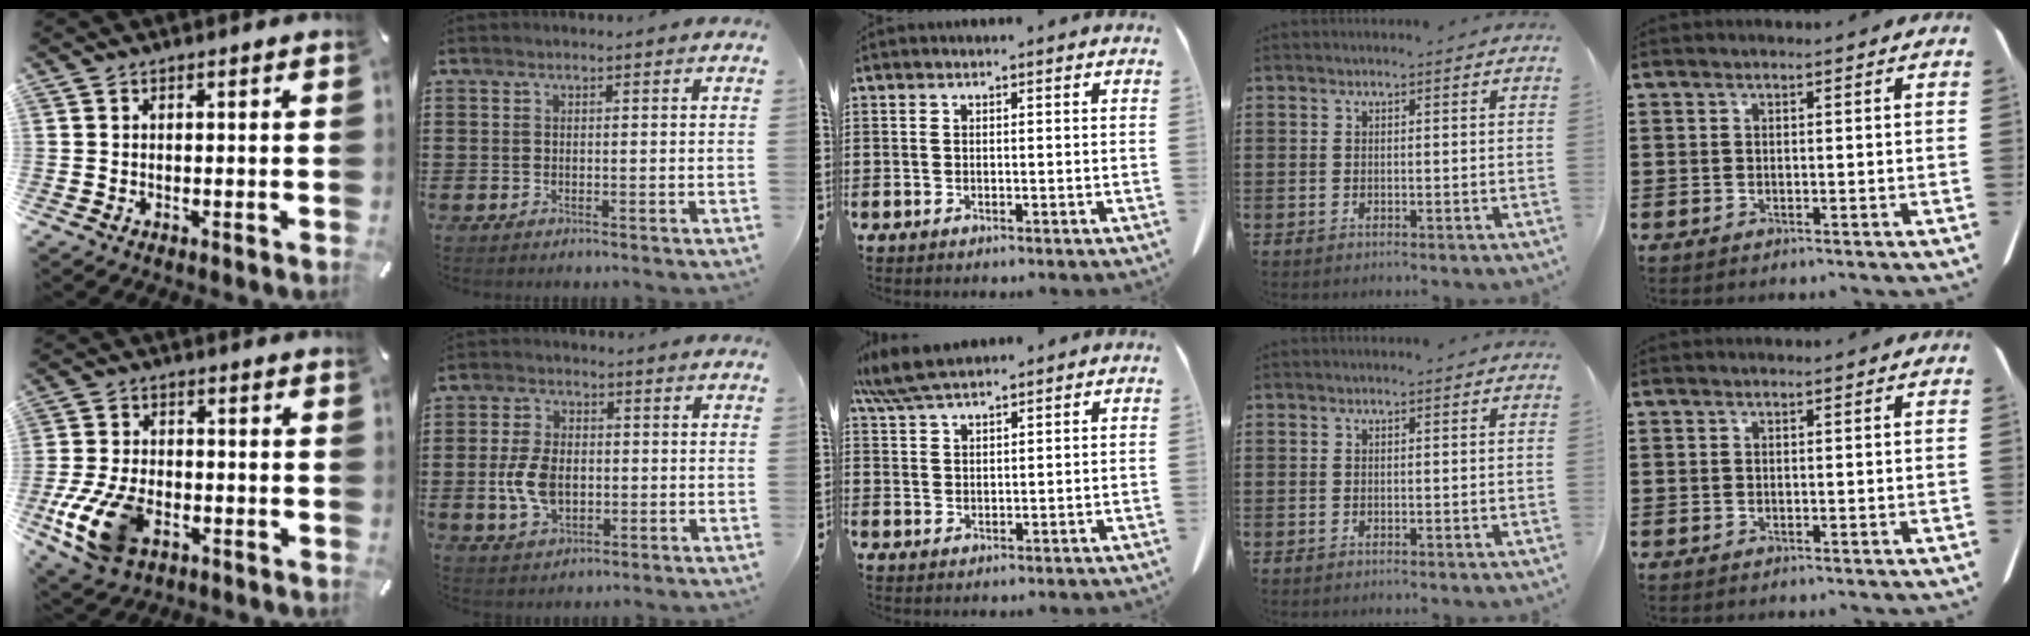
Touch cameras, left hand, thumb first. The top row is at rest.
{"thumb": {"total": 13.7, "force": [-5.5, 8.2, 9.5], "torque": [-0.201, 0.016, -0.095]}, "index": {"total": 7.2, "force": [-0.7, 4.5, 5.6], "torque": [-0.137, 0.000, -0.020]}, "middle": {"total": 5.8, "force": [5.0, 1.1, 2.8], "torque": [-0.068, -0.008, 0.095]}}